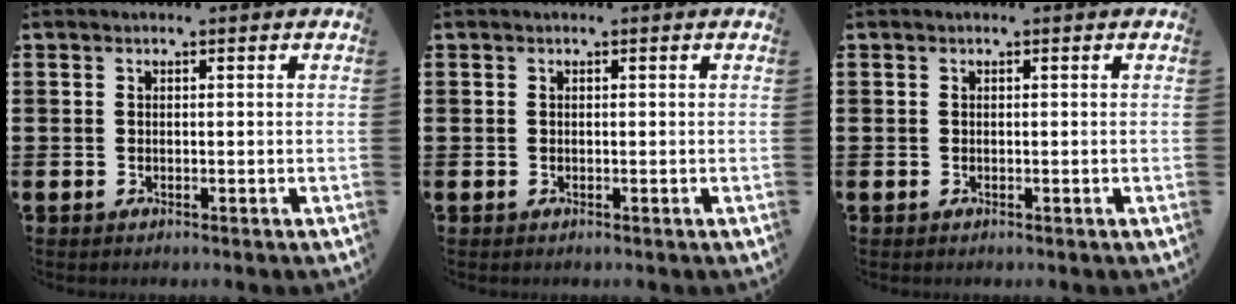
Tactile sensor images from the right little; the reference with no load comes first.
{"total": 0.0}
{"total": 0.0}